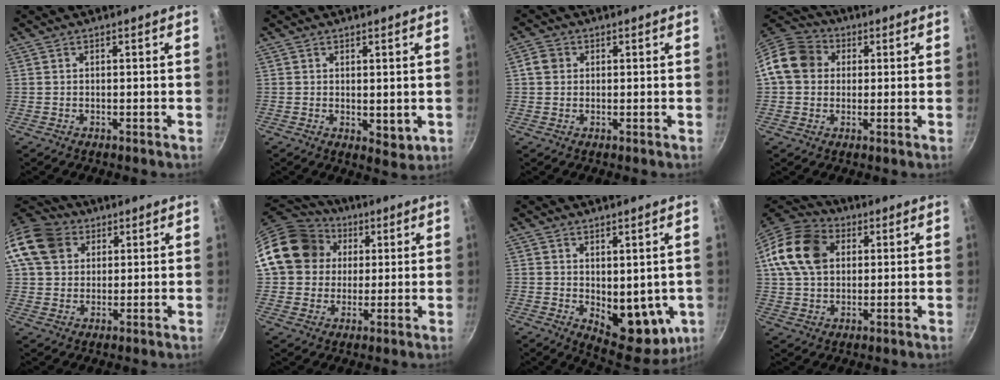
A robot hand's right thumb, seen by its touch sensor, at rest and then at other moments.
{"total": 3.6, "force": [0.6, 2.1, 2.8], "torque": [-0.037, -0.014, 0.011]}
{"total": 3.1, "force": [0.5, 2.7, 1.4], "torque": [-0.016, 0.007, 0.002]}
{"total": 11.1, "force": [1.7, 9.5, 5.4], "torque": [-0.073, 0.025, 0.011]}
{"total": 12.7, "force": [4.9, 10.0, 6.1], "torque": [-0.099, 0.009, 0.080]}
{"total": 16.9, "force": [3.8, 14.8, 7.3], "torque": [-0.114, 0.028, 0.063]}
{"total": 12.6, "force": [-0.1, 7.2, 10.4], "torque": [-0.102, -0.026, 0.019]}
{"total": 16.5, "force": [4.3, 12.1, 10.3], "torque": [-0.187, 0.017, 0.066]}